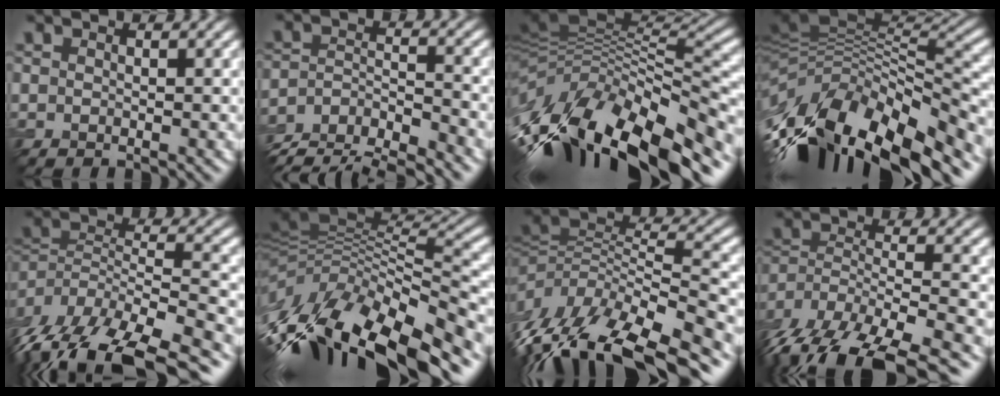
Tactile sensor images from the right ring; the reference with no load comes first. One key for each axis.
{"total": 8.2, "fx": -7.4, "fy": 2.4, "fz": 2.5, "tx": -0.046, "ty": -0.012, "tz": -0.120}
{"total": 16.9, "fx": -6.9, "fy": 7.2, "fz": 13.6, "tx": -0.262, "ty": 0.008, "tz": -0.117}
{"total": 15.7, "fx": -7.3, "fy": 7.0, "fz": 12.0, "tx": -0.236, "ty": 0.013, "tz": -0.134}
{"total": 15.0, "fx": -10.9, "fy": 5.8, "fz": 8.6, "tx": -0.166, "ty": -0.001, "tz": -0.158}
{"total": 15.6, "fx": -7.3, "fy": 6.6, "fz": 12.1, "tx": -0.235, "ty": 0.011, "tz": -0.125}
{"total": 15.6, "fx": -8.7, "fy": 6.3, "fz": 11.4, "tx": -0.242, "ty": -0.009, "tz": -0.135}
{"total": 18.4, "fx": -14.7, "fy": 7.3, "fz": 8.5, "tx": -0.169, "ty": -0.024, "tz": -0.192}